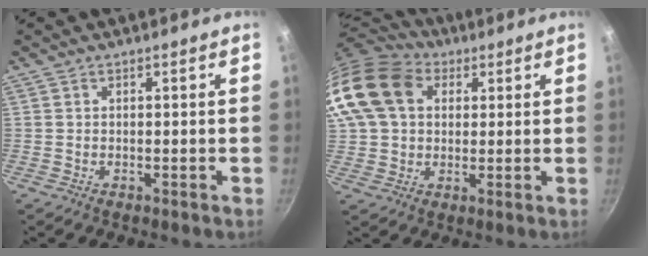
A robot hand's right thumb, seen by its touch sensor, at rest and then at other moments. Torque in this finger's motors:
{"motor_torque": [1.99, 3.02, 1.88, 0.08, 0.36]}